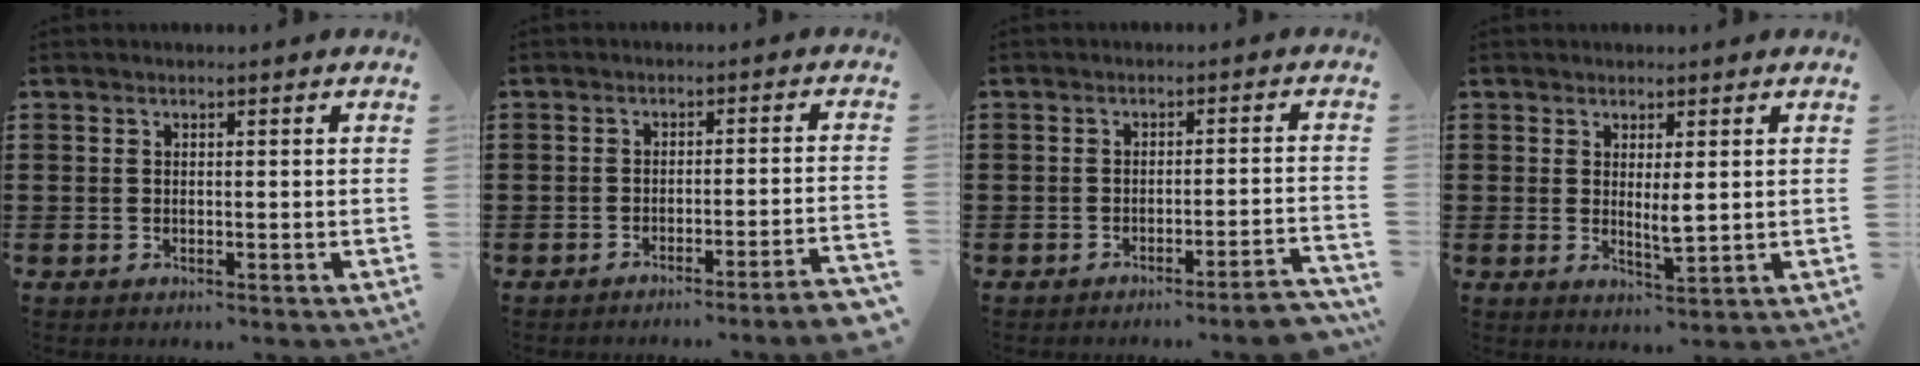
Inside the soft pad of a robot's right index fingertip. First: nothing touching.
{"total": 3.1, "force": [-2.7, -0.7, 1.4], "torque": [-0.023, -0.008, -0.056]}
{"total": 3.2, "force": [-2.8, -0.4, 1.4], "torque": [-0.024, -0.008, -0.057]}
{"total": 3.3, "force": [0.7, 0.8, 3.1], "torque": [-0.050, -0.004, 0.011]}